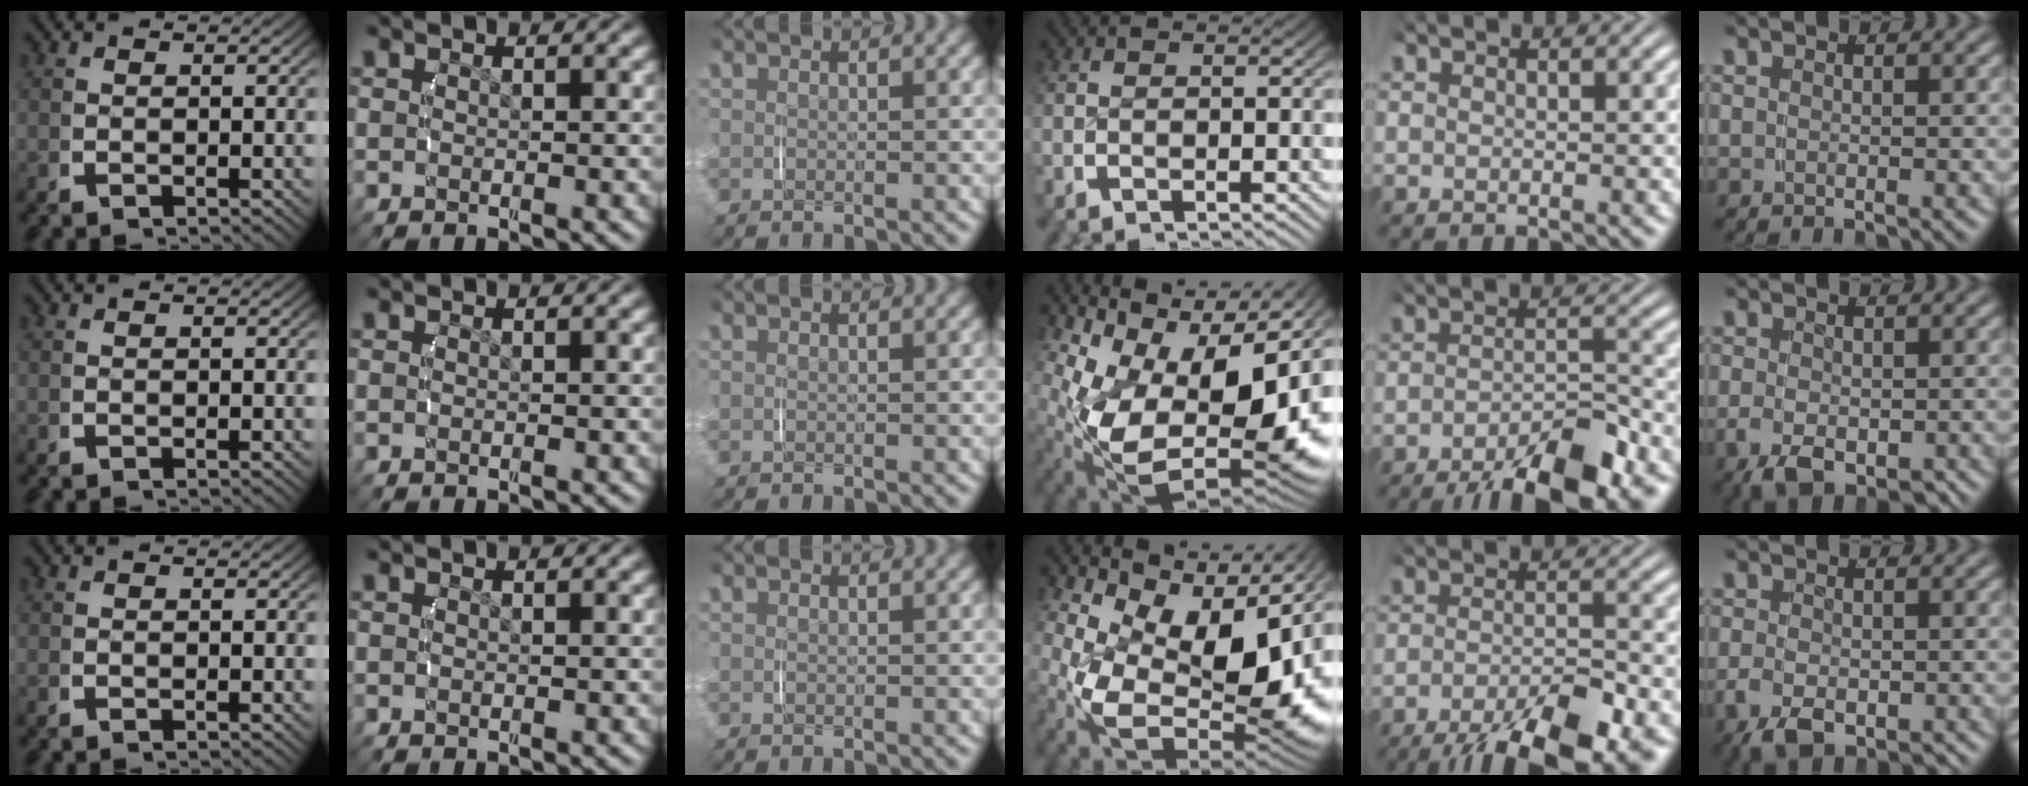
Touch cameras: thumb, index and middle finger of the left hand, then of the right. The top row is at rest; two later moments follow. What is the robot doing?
{"motion": "lift_and_place", "object": "ethernet cable"}